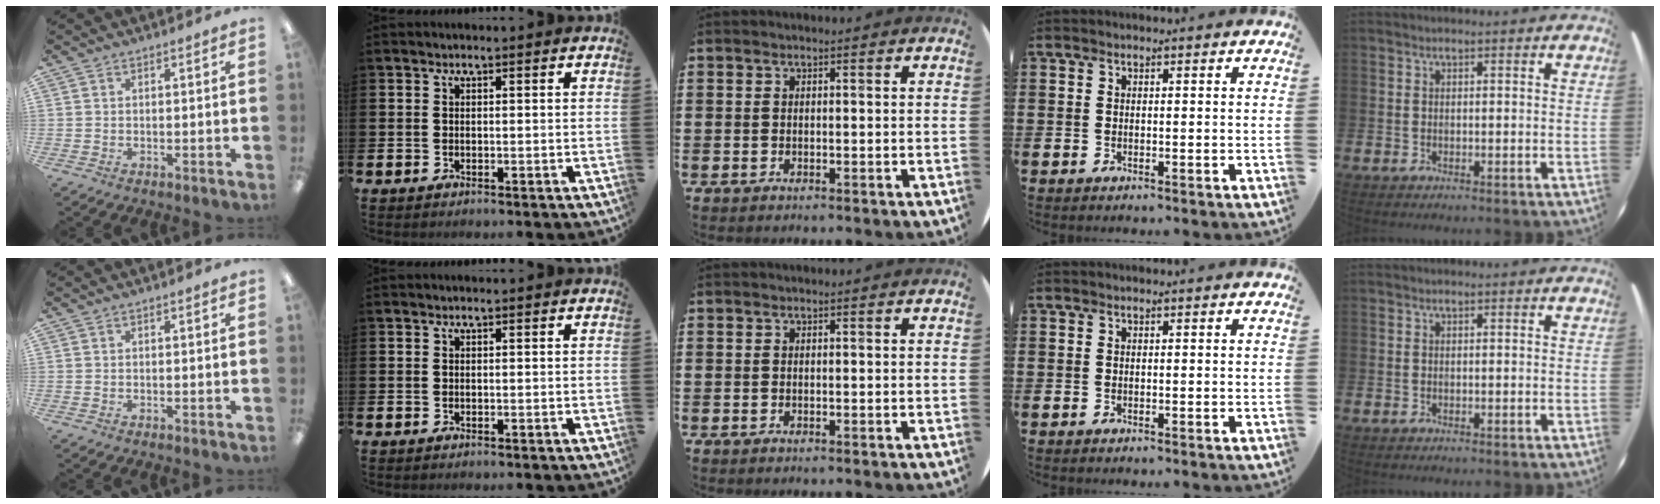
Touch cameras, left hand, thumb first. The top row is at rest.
{}